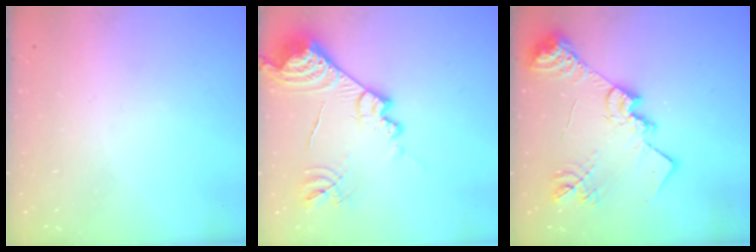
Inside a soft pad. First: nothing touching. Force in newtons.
{"total": 21.3, "press": 21.2, "slide": 2.2}
{"total": 20.8, "press": 20.8, "slide": 1.8}